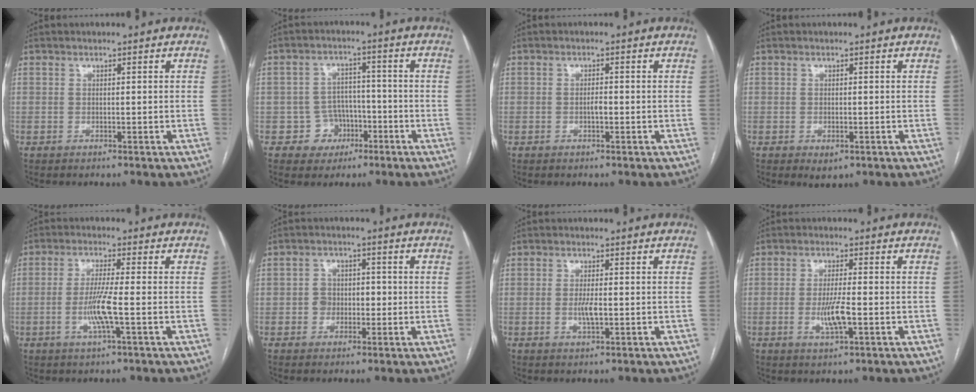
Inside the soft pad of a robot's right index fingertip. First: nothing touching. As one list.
[{"total": 5.4, "force": [-2.3, 4.9, 0.5], "torque": [0.004, 0.016, -0.031]}, {"total": 1.2, "force": [-0.4, 0.4, 1.1], "torque": [-0.018, 0.002, -0.008]}, {"total": 1.8, "force": [-0.8, 1.0, 1.3], "torque": [-0.015, -0.001, -0.003]}, {"total": 5.9, "force": [-1.5, -0.3, 5.7], "torque": [-0.116, -0.008, -0.031]}, {"total": 3.5, "force": [-0.6, 3.0, 1.8], "torque": [-0.025, 0.017, -0.011]}, {"total": 2.6, "force": [-0.4, 0.5, 2.5], "torque": [-0.054, -0.003, -0.007]}, {"total": 4.8, "force": [-1.2, 0.5, 4.7], "torque": [-0.096, -0.009, -0.021]}]